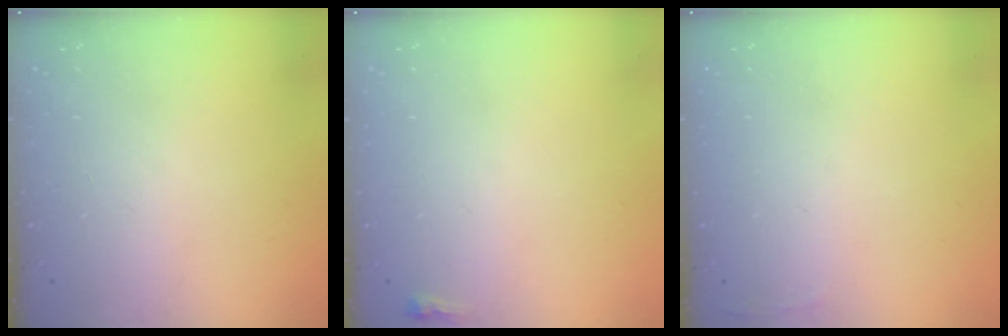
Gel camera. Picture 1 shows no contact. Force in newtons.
{"total": 2.2, "press": 2.2, "slide": 0.6}
{"total": 2.5, "press": 2.4, "slide": 0.9}